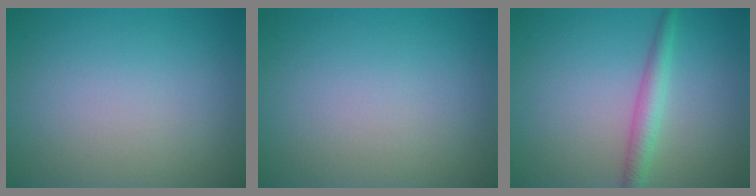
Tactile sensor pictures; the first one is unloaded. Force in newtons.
{"total": 0.0}
{"total": 2.5, "press": 2.5, "slide": 0.1}